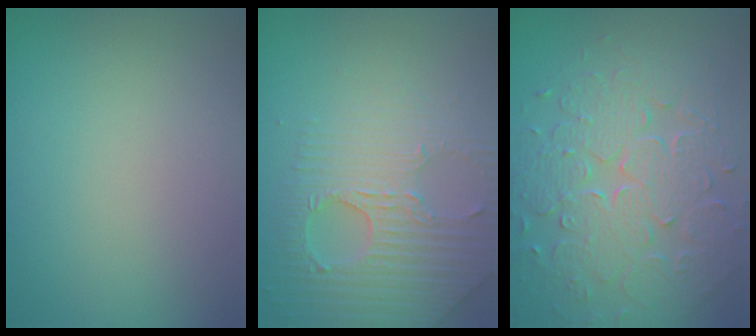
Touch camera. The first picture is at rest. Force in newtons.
{"total": 4.1, "press": 3.9, "slide": 1.1}
{"total": 8.1, "press": 5.8, "slide": 5.7}